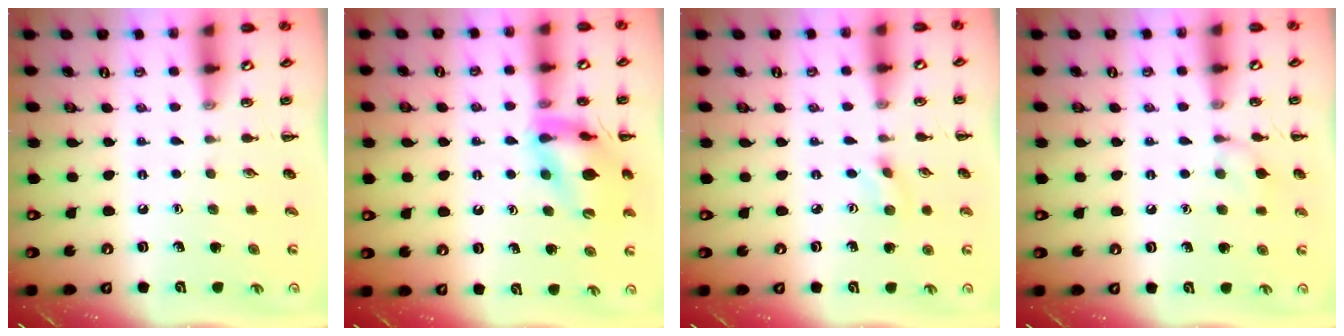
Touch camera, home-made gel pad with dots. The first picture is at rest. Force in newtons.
{"total": 14.4, "press": 14.2, "slide": 2.0}
{"total": 1.7, "press": 1.6, "slide": 0.7}
{"total": 6.8, "press": 6.5, "slide": 1.9}